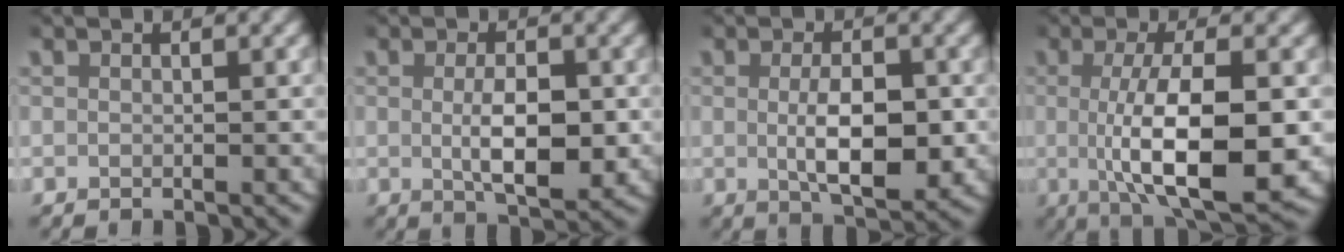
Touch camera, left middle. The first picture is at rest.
{"total": 4.7, "force": [-0.2, 2.1, 4.3], "torque": [-0.069, -0.015, -0.001]}
{"total": 5.4, "force": [-0.4, 2.4, 4.8], "torque": [-0.079, -0.015, -0.002]}
{"total": 9.2, "force": [-1.2, 3.0, 8.6], "torque": [-0.139, -0.016, -0.010]}